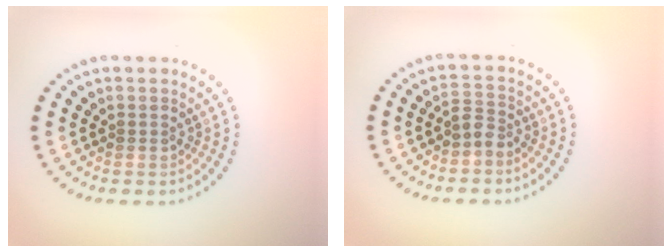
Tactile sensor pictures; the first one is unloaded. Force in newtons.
{"total": 1.7, "press": 1.4, "slide": 1.1}